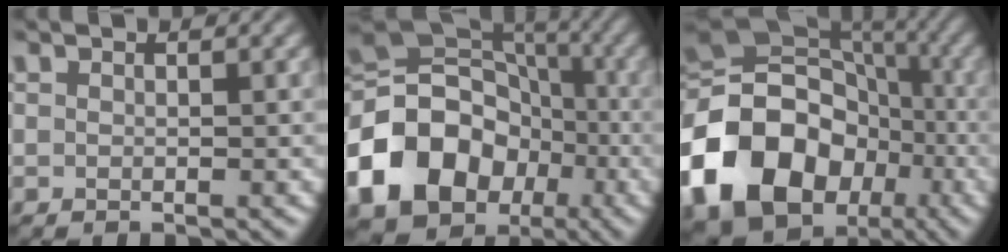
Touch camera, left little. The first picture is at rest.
{"total": 17.4, "force": [-6.6, 13.9, 8.1], "torque": [-0.173, -0.008, -0.135]}
{"total": 18.9, "force": [-7.1, 14.9, 9.2], "torque": [-0.207, 0.001, -0.136]}